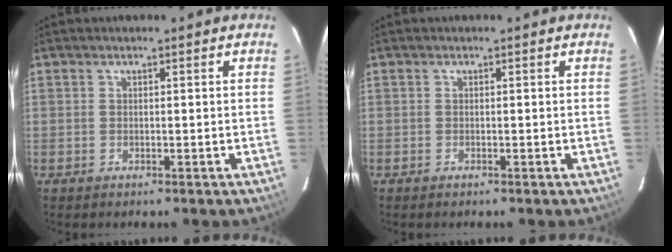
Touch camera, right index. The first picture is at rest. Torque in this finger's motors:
{"motor_torque": [0.02, -0.06, 0.02, 0.01]}